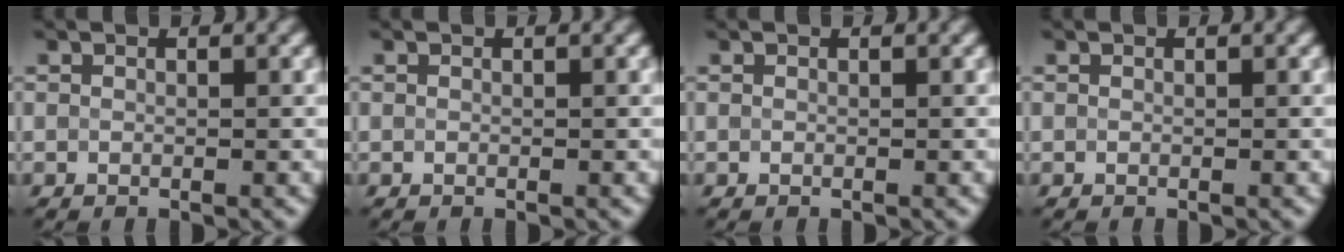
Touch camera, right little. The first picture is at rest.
{"total": 0.0}
{"total": 0.0}
{"total": 0.0}